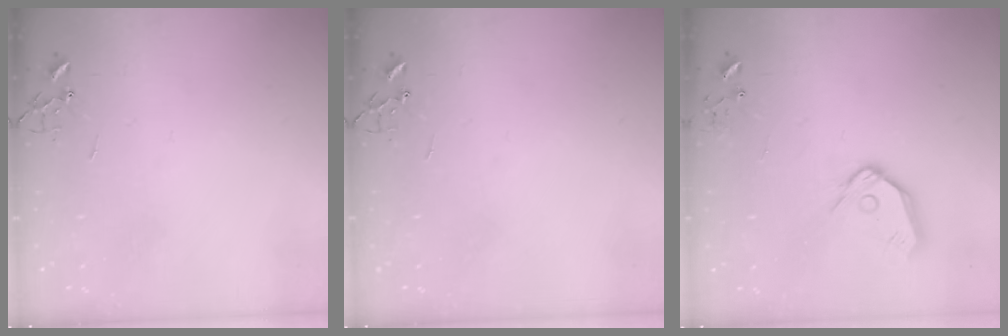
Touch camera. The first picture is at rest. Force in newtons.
{"total": 0.0}
{"total": 12.2, "press": 12.1, "slide": 1.5}